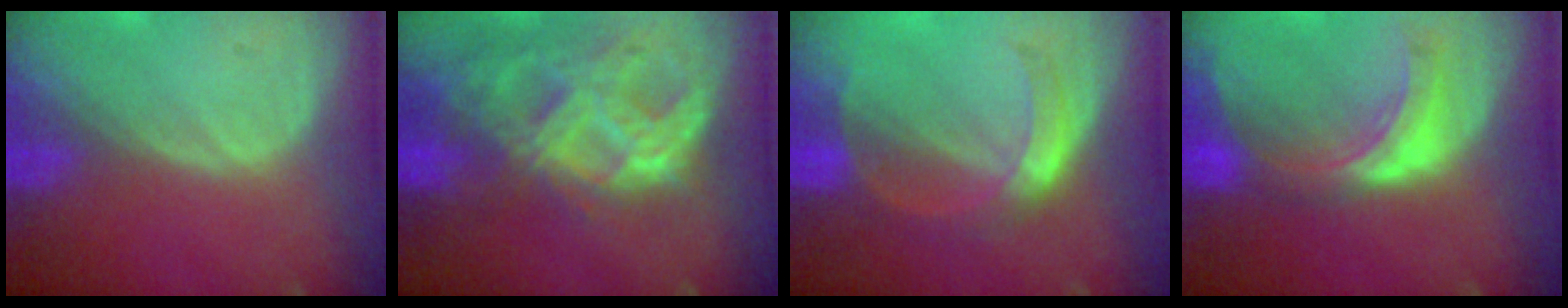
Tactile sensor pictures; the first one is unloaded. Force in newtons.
{"total": 11.4, "press": 9.6, "slide": 6.2}
{"total": 5.8, "press": 5.0, "slide": 2.8}
{"total": 7.8, "press": 6.9, "slide": 3.5}